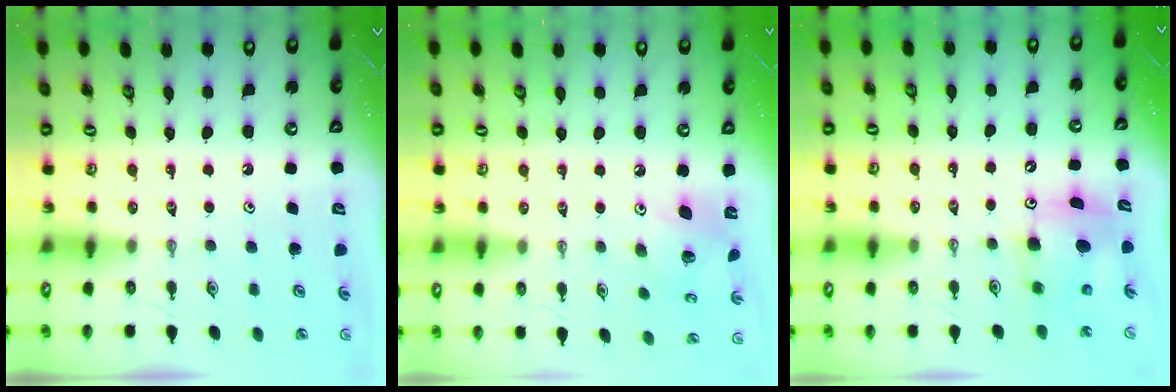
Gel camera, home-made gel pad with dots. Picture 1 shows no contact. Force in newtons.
{"total": 10.5, "press": 10.5, "slide": 0.6}
{"total": 8.0, "press": 8.0, "slide": 0.7}